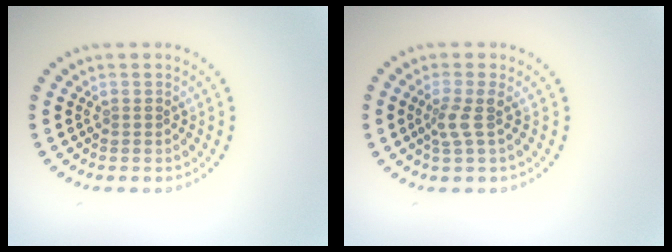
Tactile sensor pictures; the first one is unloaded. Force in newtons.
{"total": 1.9, "press": 1.4, "slide": 1.3}